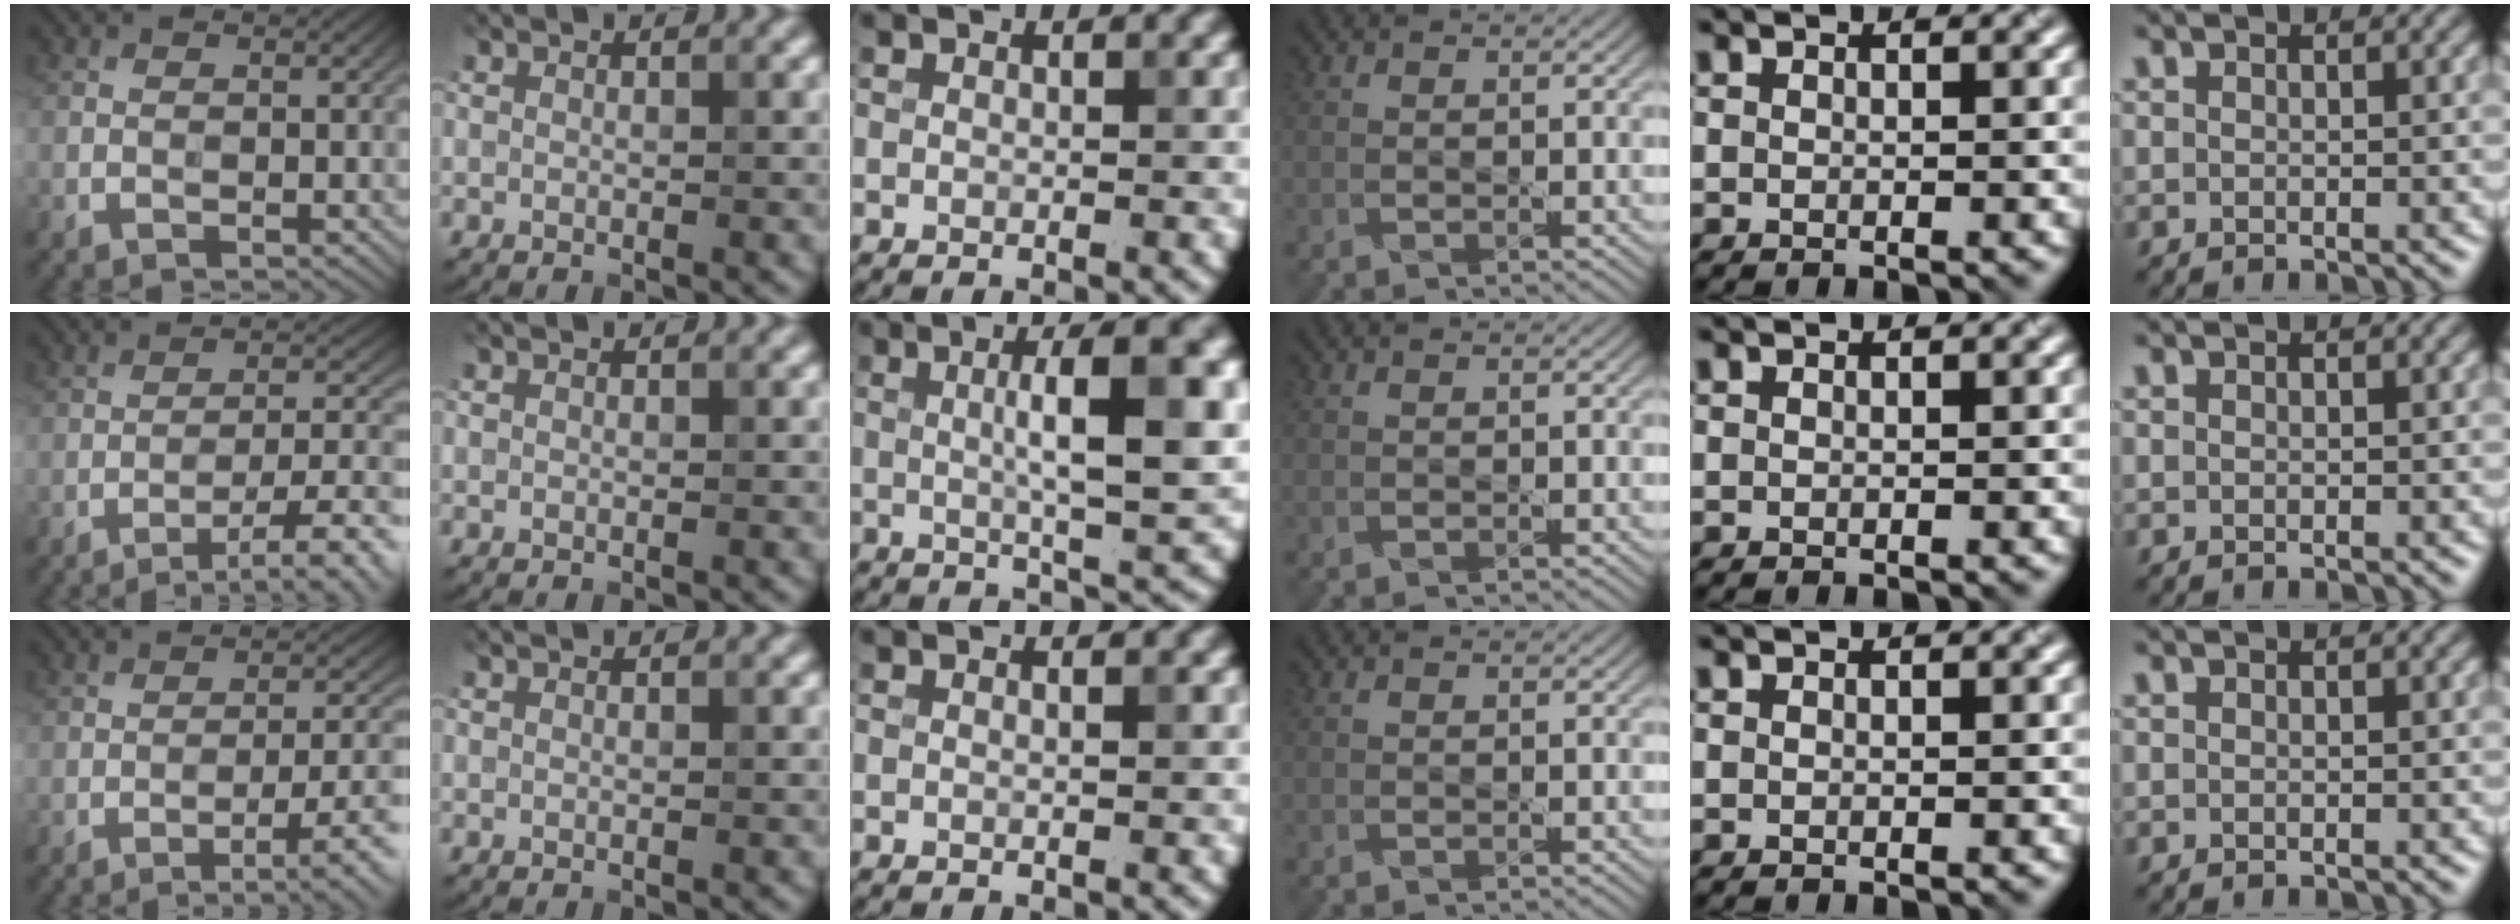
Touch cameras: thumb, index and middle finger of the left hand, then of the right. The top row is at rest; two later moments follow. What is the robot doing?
{"motion": "pour", "object": "measuring cup"}